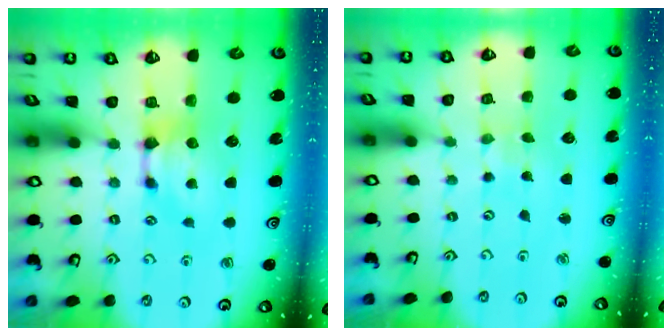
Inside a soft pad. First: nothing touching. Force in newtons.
{"total": 6.2, "press": 6.2, "slide": 0.3}